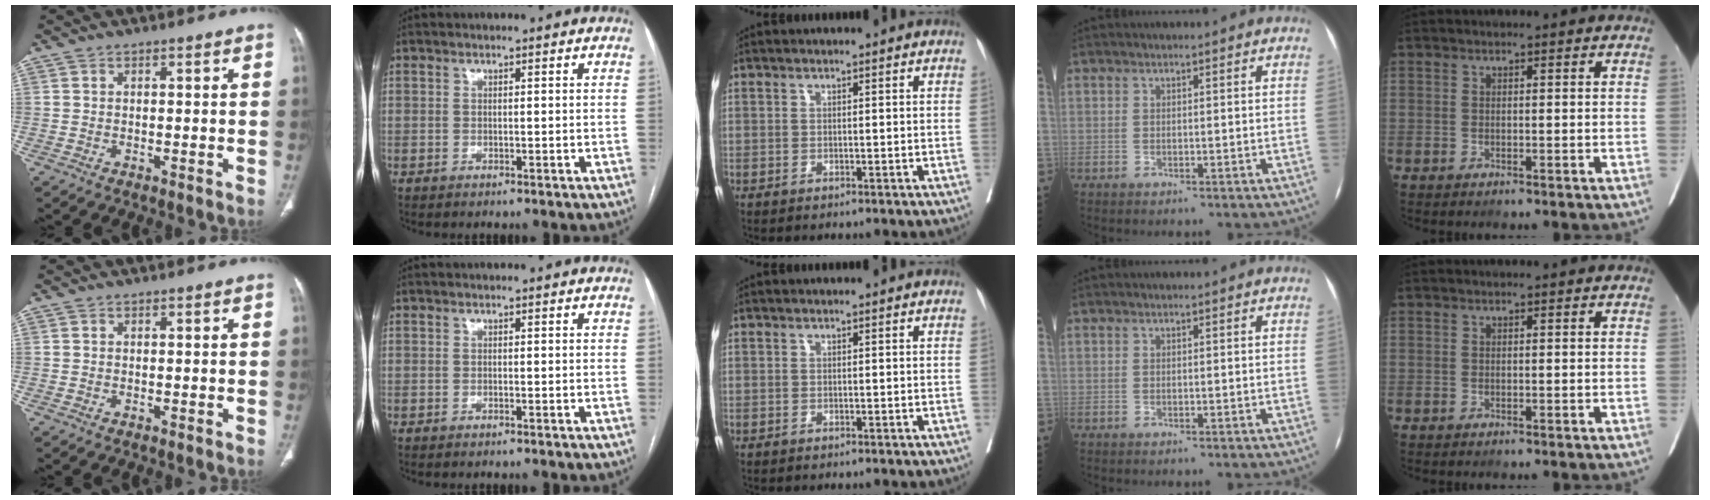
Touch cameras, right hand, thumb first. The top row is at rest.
{}